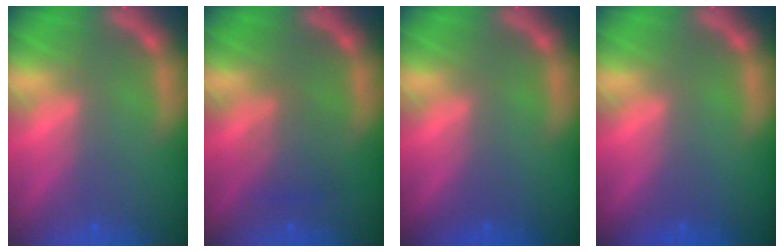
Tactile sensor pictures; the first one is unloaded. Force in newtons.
{"total": 2.5}
{"total": 0.0}
{"total": 0.0}